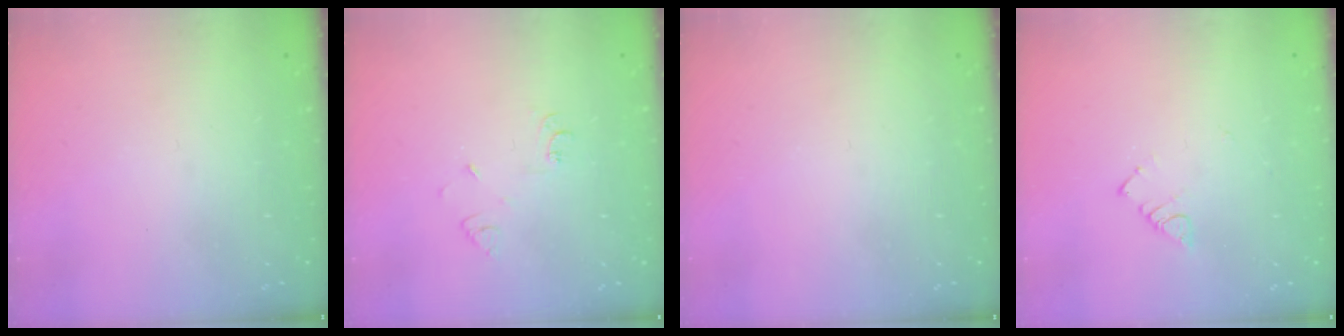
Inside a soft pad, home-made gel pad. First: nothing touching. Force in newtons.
{"total": 4.9, "press": 4.8, "slide": 0.7}
{"total": 0.0}
{"total": 3.0, "press": 2.9, "slide": 0.4}